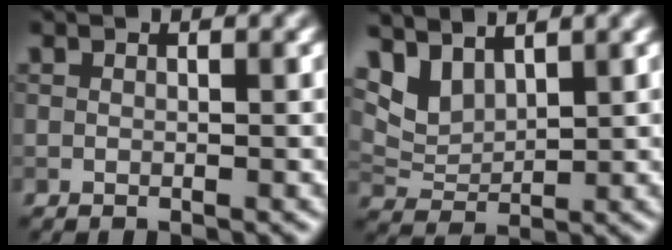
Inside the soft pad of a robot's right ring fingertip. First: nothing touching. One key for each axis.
{"total": 3.8, "fx": 2.9, "fy": 1.6, "fz": 1.7, "tx": -0.045, "ty": -0.003, "tz": 0.060}